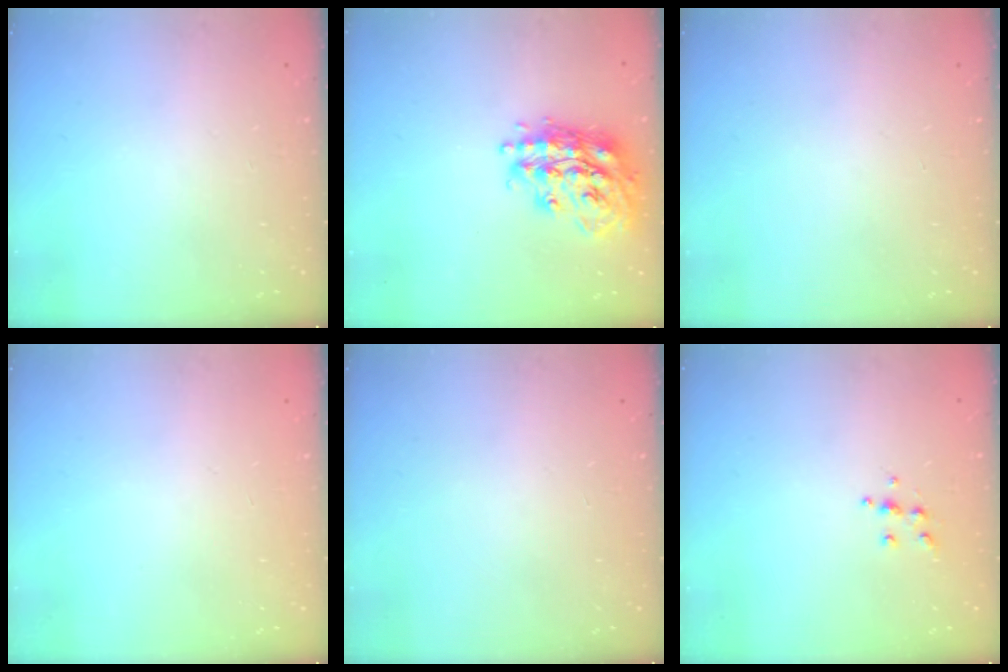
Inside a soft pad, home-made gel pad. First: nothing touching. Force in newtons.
{"total": 19.6, "press": 19.5, "slide": 1.5}
{"total": 0.0}
{"total": 0.0}
{"total": 0.0}
{"total": 4.5, "press": 4.5, "slide": 0.5}